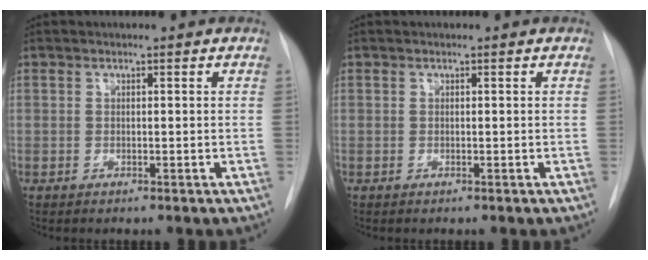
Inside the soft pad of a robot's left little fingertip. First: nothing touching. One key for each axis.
{"total": 0.0}